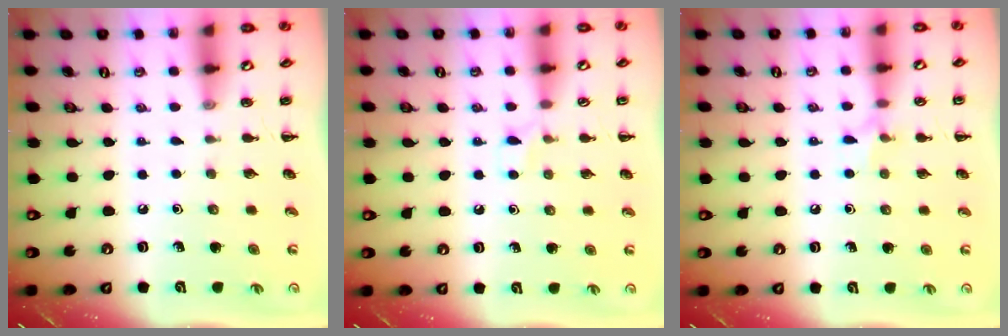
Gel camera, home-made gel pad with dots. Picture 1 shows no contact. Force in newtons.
{"total": 4.6, "press": 4.2, "slide": 1.6}
{"total": 6.1, "press": 5.8, "slide": 1.9}